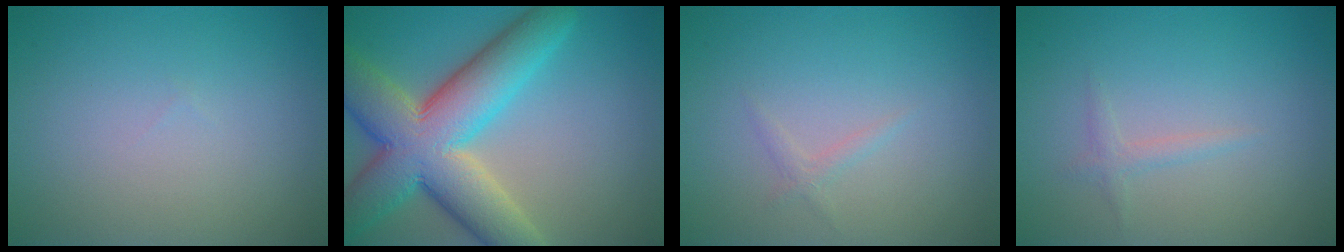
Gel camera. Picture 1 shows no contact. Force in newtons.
{"total": 11.9, "press": 11.8, "slide": 0.5}
{"total": 0.8, "press": 0.8, "slide": 0.0}
{"total": 1.0, "press": 1.0, "slide": 0.0}